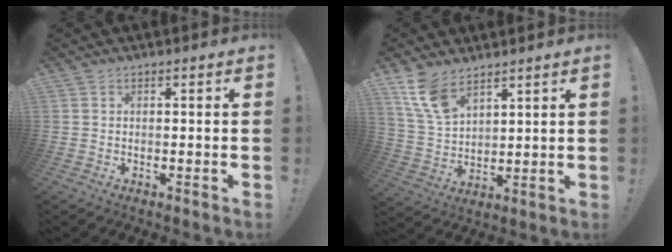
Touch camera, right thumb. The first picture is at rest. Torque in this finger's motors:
{"motor_torque": [-0.20, 0.46, 0.42, 0.73, 0.04]}